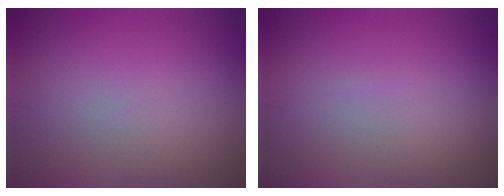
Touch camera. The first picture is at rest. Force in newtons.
{"total": 0.0}